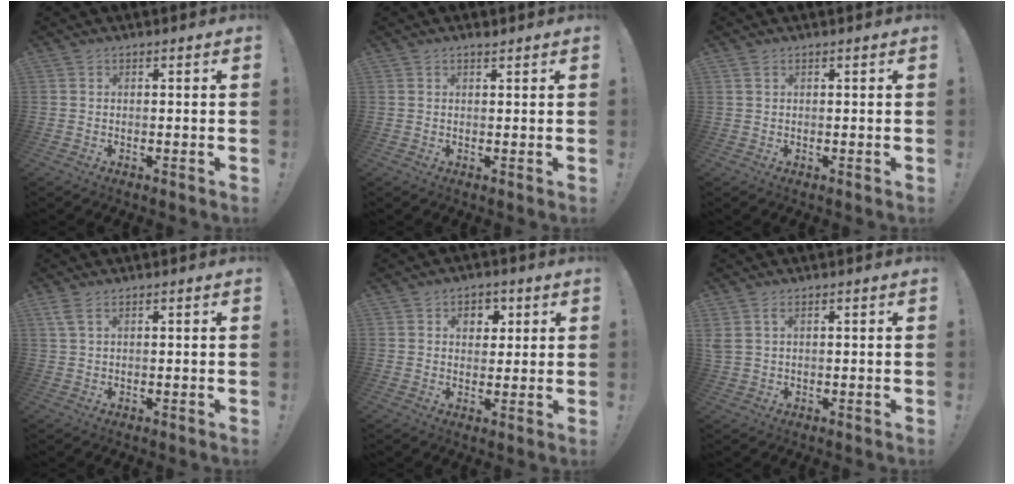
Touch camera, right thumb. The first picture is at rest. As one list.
[{"total": 0.9, "force": [0.9, 0.1, 0.4], "torque": [-0.004, -0.001, 0.015]}, {"total": 1.1, "force": [0.6, 0.5, 0.7], "torque": [-0.016, 0.002, 0.013]}, {"total": 2.9, "force": [1.5, 1.1, 2.3], "torque": [-0.041, -0.001, 0.027]}, {"total": 5.7, "force": [2.1, 4.6, 2.5], "torque": [-0.027, -0.005, 0.036]}, {"total": 2.7, "force": [1.0, 1.3, 2.1], "torque": [-0.045, 0.004, 0.021]}]